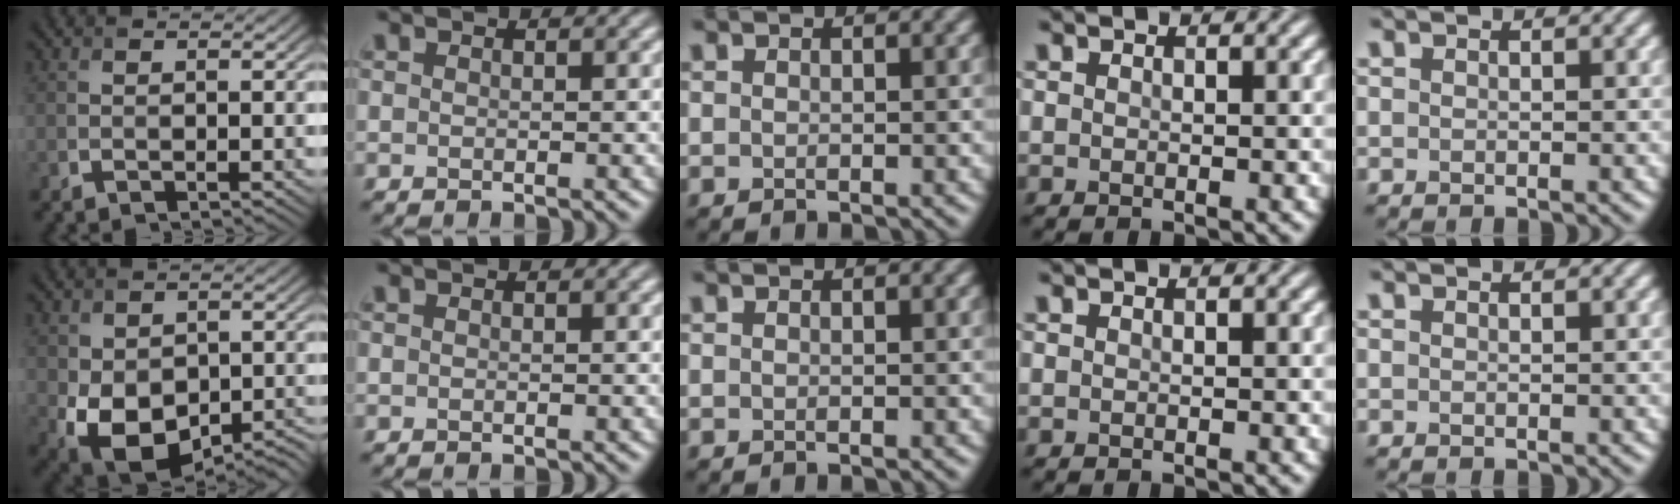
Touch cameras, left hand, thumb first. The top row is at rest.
{"thumb": {"total": 12.9, "force": [-4.4, 8.9, 8.2], "torque": [-0.136, -0.038, -0.048]}}